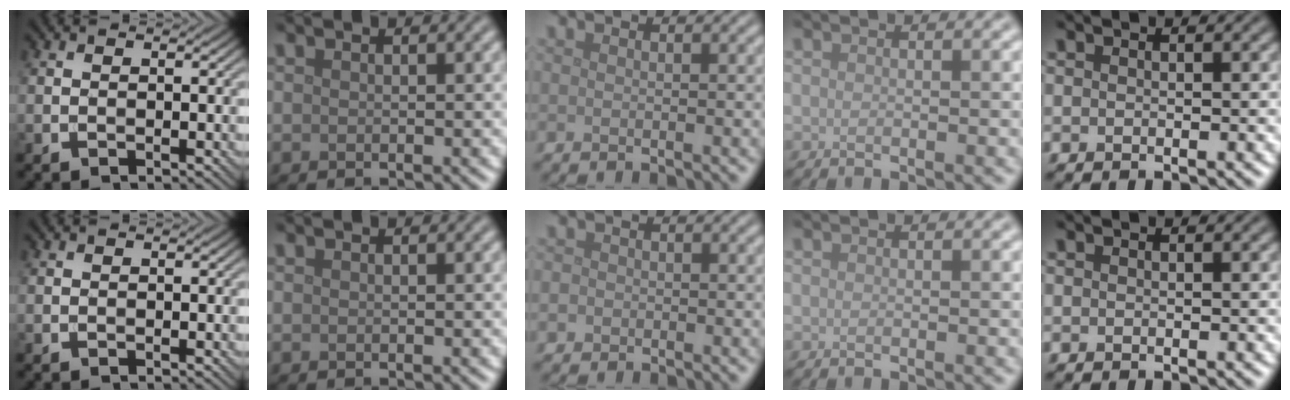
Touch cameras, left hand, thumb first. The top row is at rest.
{"middle": {"total": 1.0, "force": [-0.3, 0.9, 0.2], "torque": [0.002, -0.004, -0.005]}}